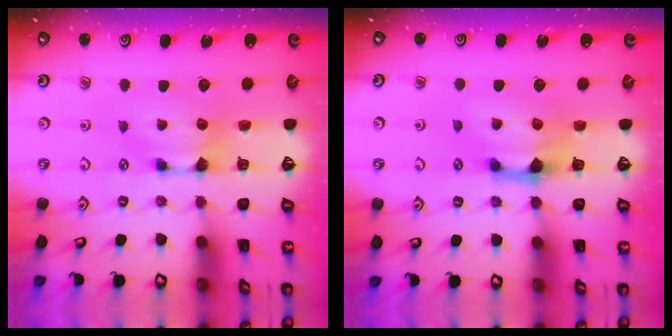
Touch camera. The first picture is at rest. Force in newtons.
{"total": 2.5, "press": 2.0, "slide": 1.5}